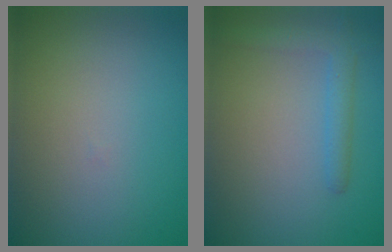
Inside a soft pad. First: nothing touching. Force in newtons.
{"total": 2.4, "press": 2.4, "slide": 0.2}